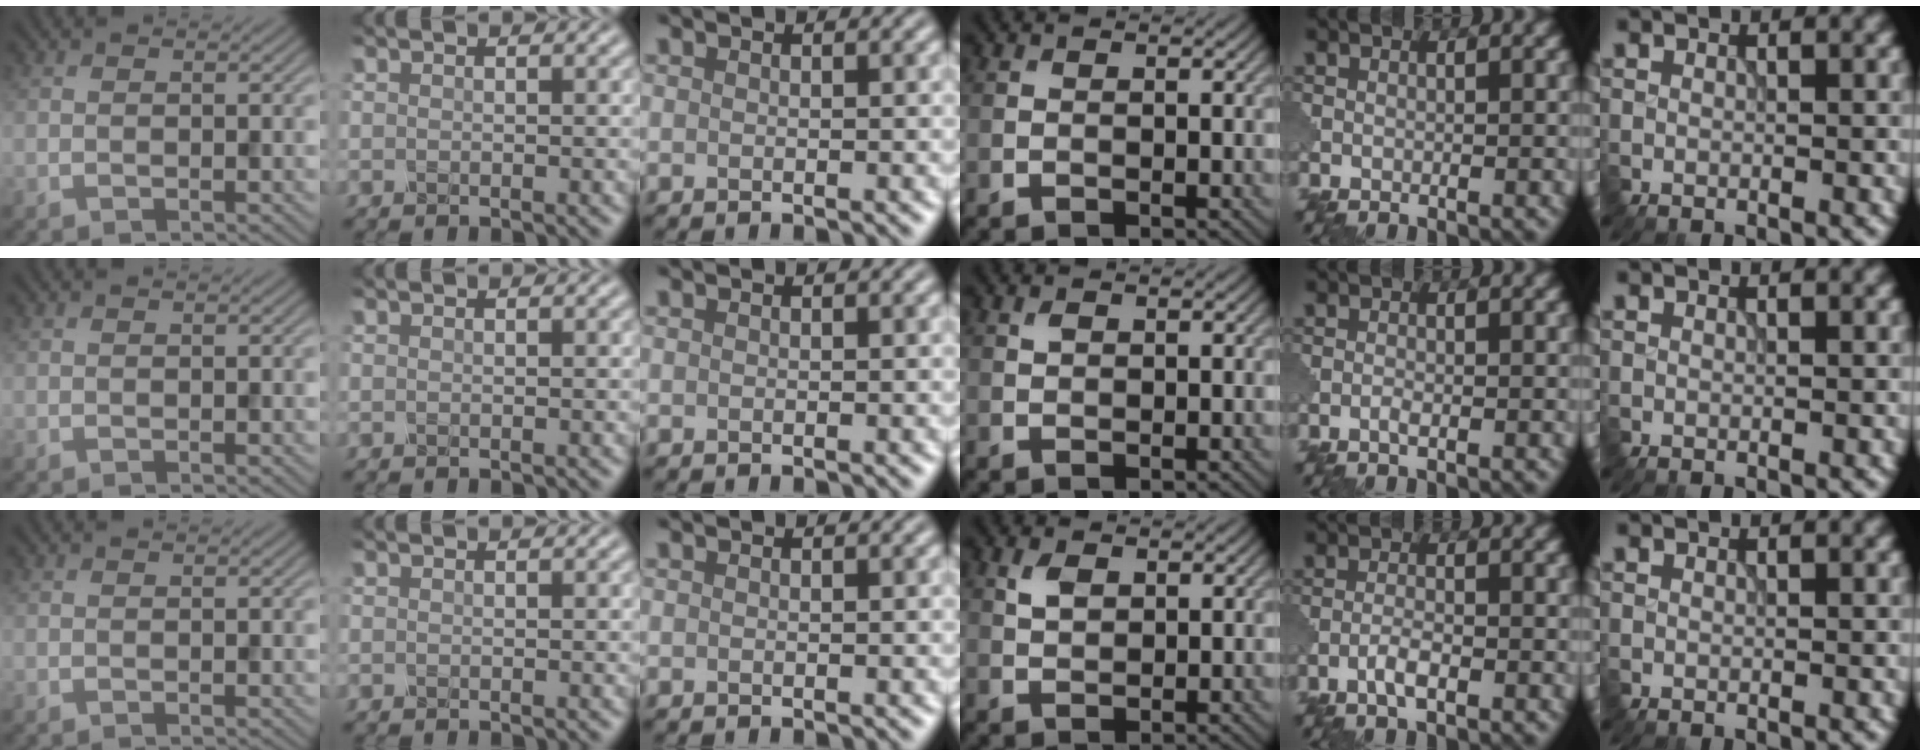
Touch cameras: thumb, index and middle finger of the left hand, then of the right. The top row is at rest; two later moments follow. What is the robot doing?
{"motion": "squeeze", "object": "clothespin"}